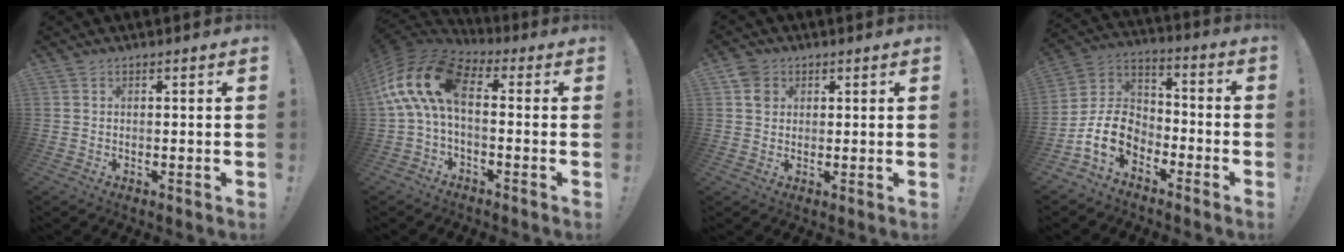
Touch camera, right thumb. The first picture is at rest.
{"total": 15.8, "force": [2.4, 8.3, 13.3], "torque": [-0.259, 0.014, 0.050]}
{"total": 4.2, "force": [1.5, 3.7, 1.4], "torque": [-0.013, 0.001, 0.028]}
{"total": 13.2, "force": [-6.8, 8.9, 7.0], "torque": [-0.131, 0.032, -0.122]}